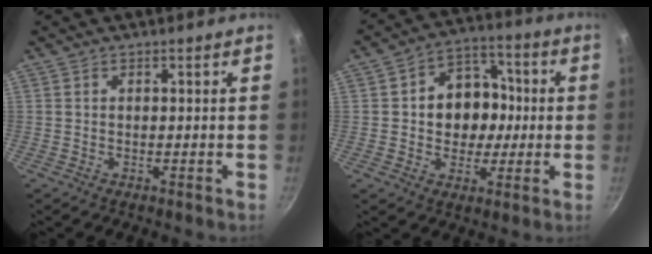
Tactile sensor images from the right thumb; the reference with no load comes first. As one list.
[{"total": 12.4, "force": [0.3, 10.2, 7.1], "torque": [-0.062, 0.019, -0.001]}]